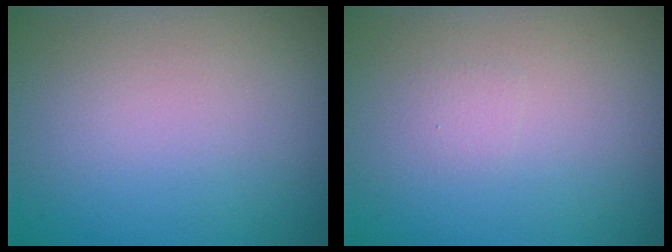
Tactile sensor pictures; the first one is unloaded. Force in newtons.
{"total": 0.6, "press": 0.6, "slide": 0.1}